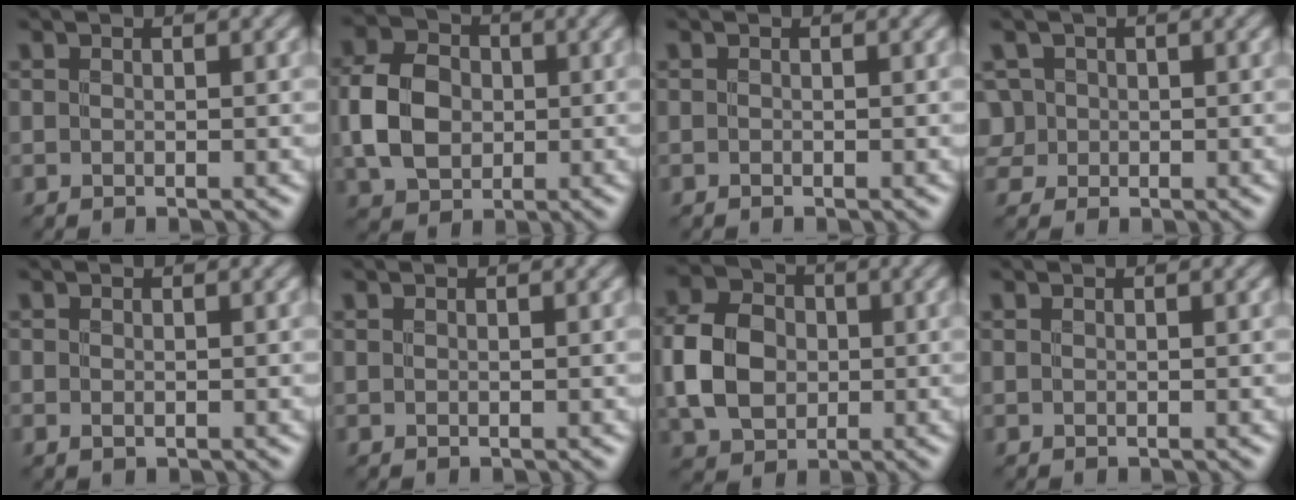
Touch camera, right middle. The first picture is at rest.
{"total": 6.4, "force": [-0.2, 5.0, 4.0], "torque": [-0.091, 0.007, -0.012]}
{"total": 0.0}
{"total": 2.7, "force": [0.1, 2.6, 0.8], "torque": [-0.015, 0.020, 0.000]}
{"total": 0.7, "force": [-0.2, 0.5, 0.5], "torque": [-0.011, -0.003, -0.003]}
{"total": 0.0}
{"total": 7.2, "force": [-0.3, 5.7, 4.3], "torque": [-0.101, 0.008, -0.016]}
{"total": 0.0}